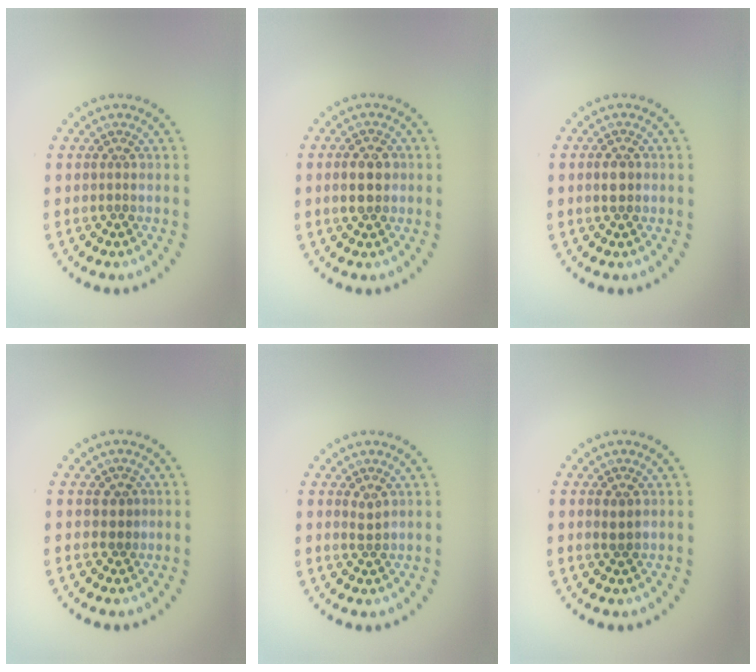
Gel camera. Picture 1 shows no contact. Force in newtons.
{"total": 2.7, "press": 2.7, "slide": 0.1}
{"total": 1.5, "press": 1.5, "slide": 0.3}
{"total": 1.1, "press": 1.0, "slide": 0.4}
{"total": 1.1, "press": 1.0, "slide": 0.5}
{"total": 1.1, "press": 1.1, "slide": 0.2}